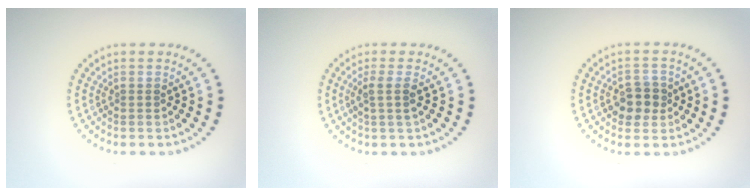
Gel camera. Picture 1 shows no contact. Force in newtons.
{"total": 1.9, "press": 1.5, "slide": 1.2}
{"total": 2.7, "press": 2.7, "slide": 0.6}